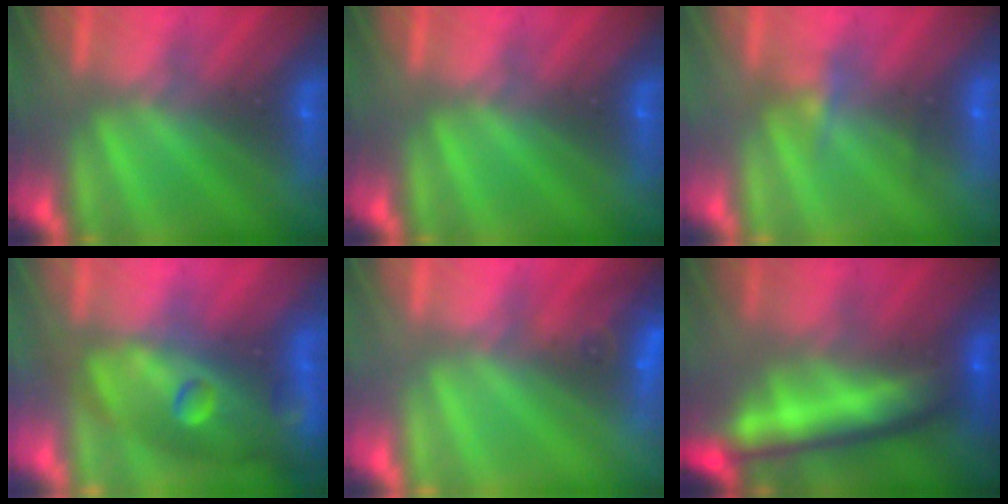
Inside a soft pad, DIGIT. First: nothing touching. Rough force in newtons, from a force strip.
{"total": 0.0}
{"total": 2.1}
{"total": 10.8}
{"total": 2.6}
{"total": 6.9}